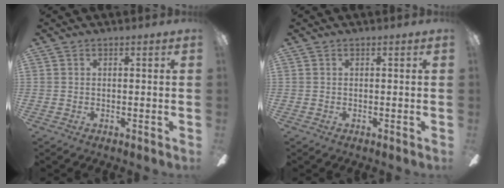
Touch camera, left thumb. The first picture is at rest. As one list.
[{"total": 0.0}]